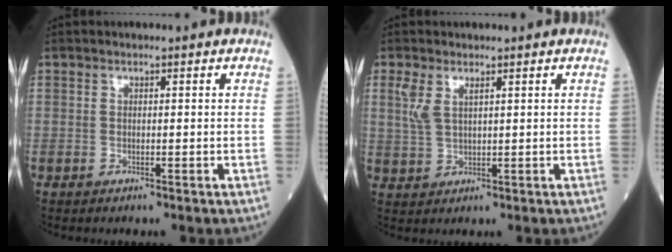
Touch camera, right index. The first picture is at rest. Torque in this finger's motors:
{"motor_torque": [0.01, 0.05, 0.07, 0.06]}